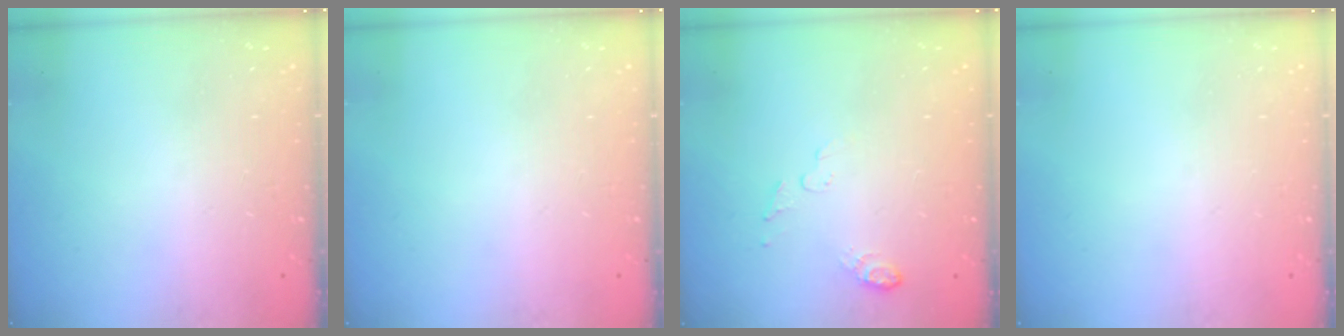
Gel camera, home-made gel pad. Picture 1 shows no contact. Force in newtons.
{"total": 0.0}
{"total": 6.3, "press": 6.2, "slide": 1.1}
{"total": 0.0}